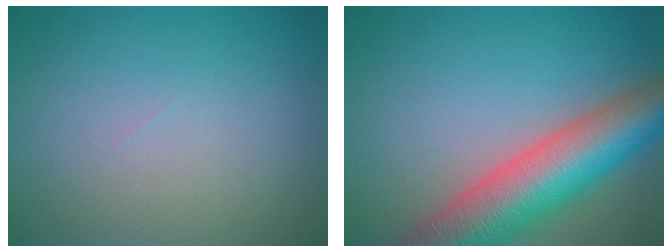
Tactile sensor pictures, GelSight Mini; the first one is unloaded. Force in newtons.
{"total": 11.3, "press": 11.3, "slide": 0.6}